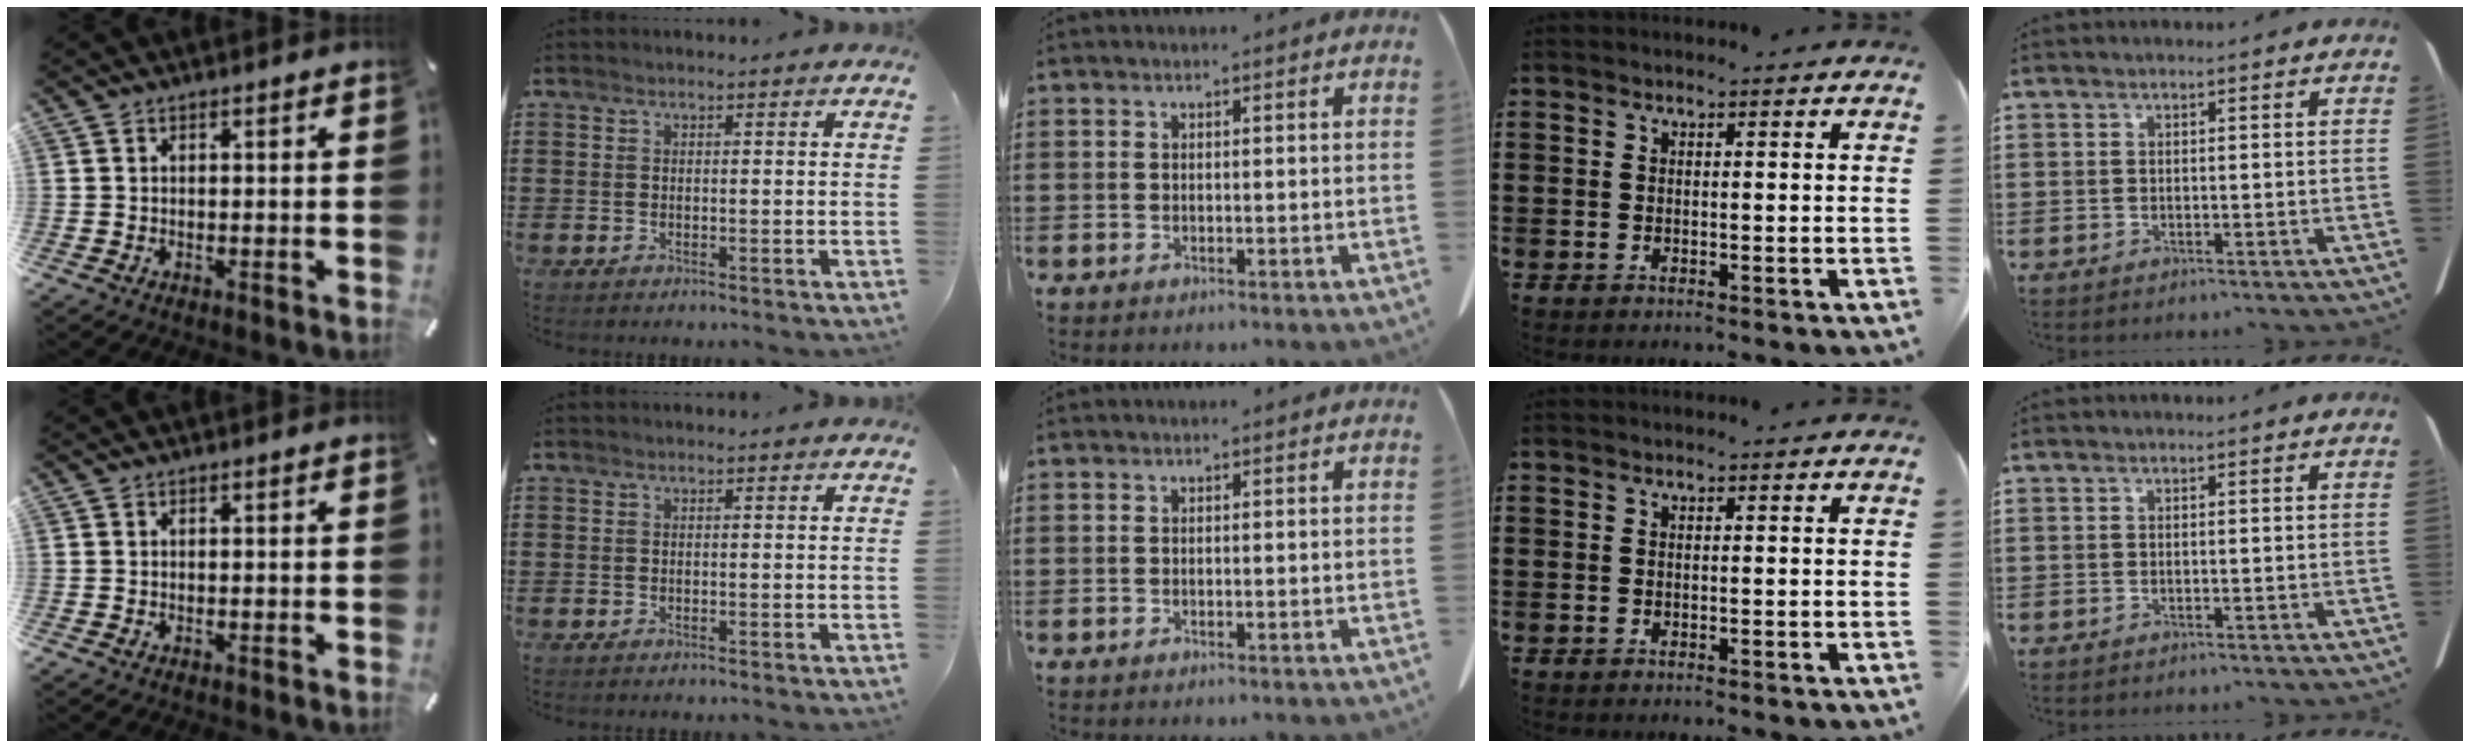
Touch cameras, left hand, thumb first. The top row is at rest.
{}